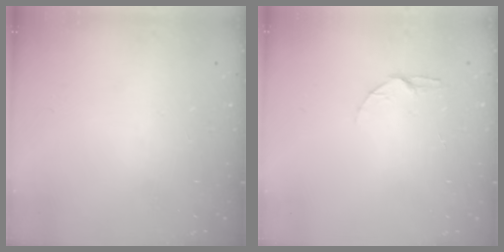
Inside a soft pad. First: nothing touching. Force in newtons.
{"total": 5.2, "press": 5.2, "slide": 0.6}